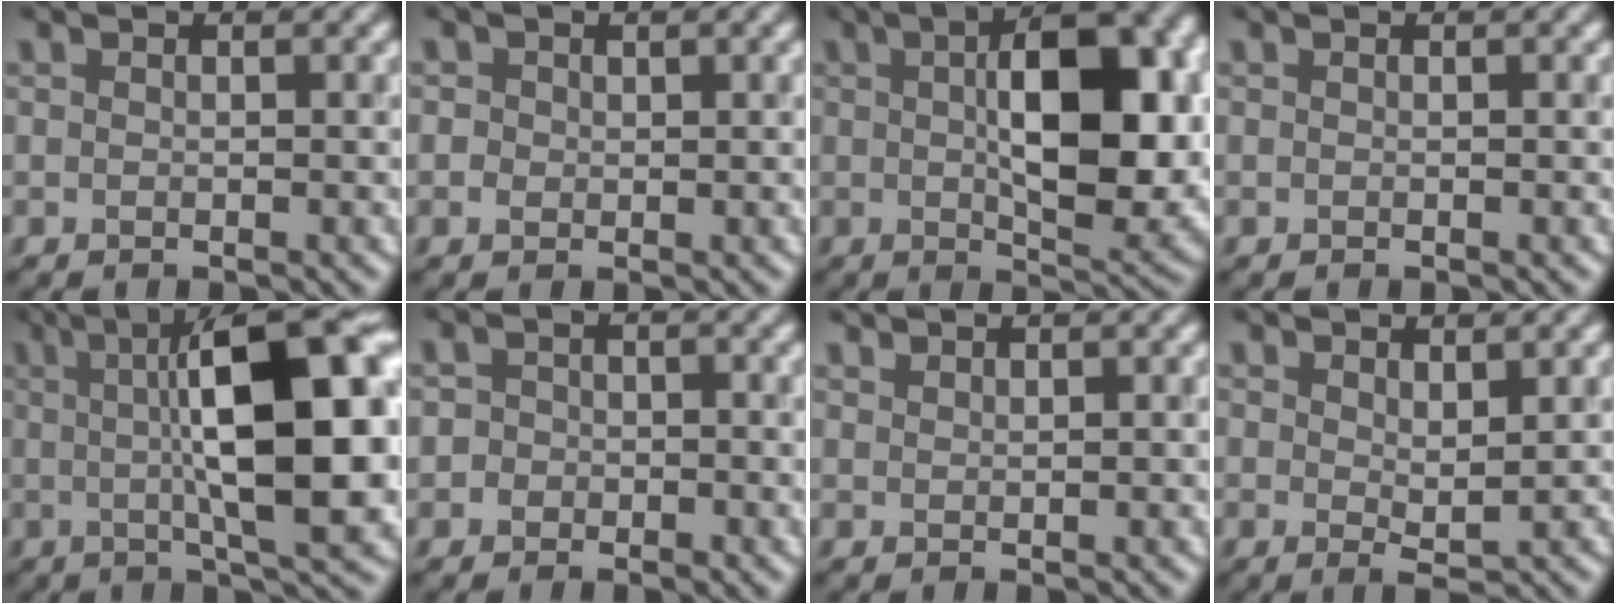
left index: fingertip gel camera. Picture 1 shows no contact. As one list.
[{"total": 1.0, "force": [0.2, 0.9, 0.3], "torque": [-0.003, 0.000, -0.001]}, {"total": 11.7, "force": [1.3, 4.9, 10.6], "torque": [-0.148, 0.002, 0.023]}, {"total": 0.0}, {"total": 15.6, "force": [1.6, 4.8, 14.7], "torque": [-0.183, 0.017, 0.018]}, {"total": 1.8, "force": [-0.3, 1.7, 0.5], "torque": [0.009, 0.004, -0.022]}, {"total": 0.8, "force": [0.8, 0.1, 0.0], "torque": [0.000, 0.000, 0.018]}, {"total": 1.6, "force": [1.0, 0.5, 1.2], "torque": [-0.023, -0.007, 0.020]}]